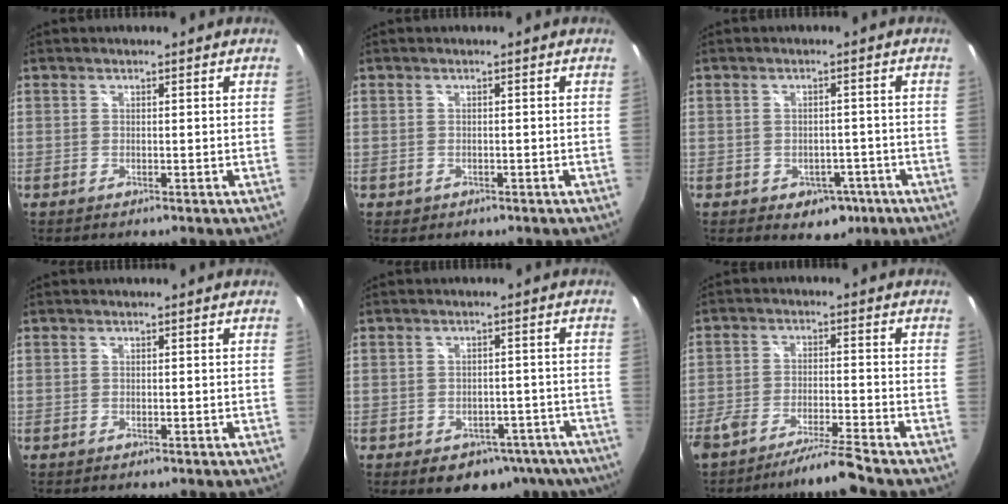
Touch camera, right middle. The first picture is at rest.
{"total": 1.5, "force": [-0.6, 1.2, 0.6], "torque": [-0.012, -0.001, -0.004]}
{"total": 5.8, "force": [-2.9, 4.4, 2.5], "torque": [-0.050, 0.006, -0.022]}
{"total": 0.6, "force": [-0.4, 0.3, 0.2], "torque": [-0.004, 0.000, -0.005]}
{"total": 13.2, "force": [-8.7, 8.3, 5.6], "torque": [-0.098, 0.016, -0.082]}
{"total": 7.5, "force": [-6.7, -0.9, 3.2], "torque": [-0.077, -0.005, -0.118]}